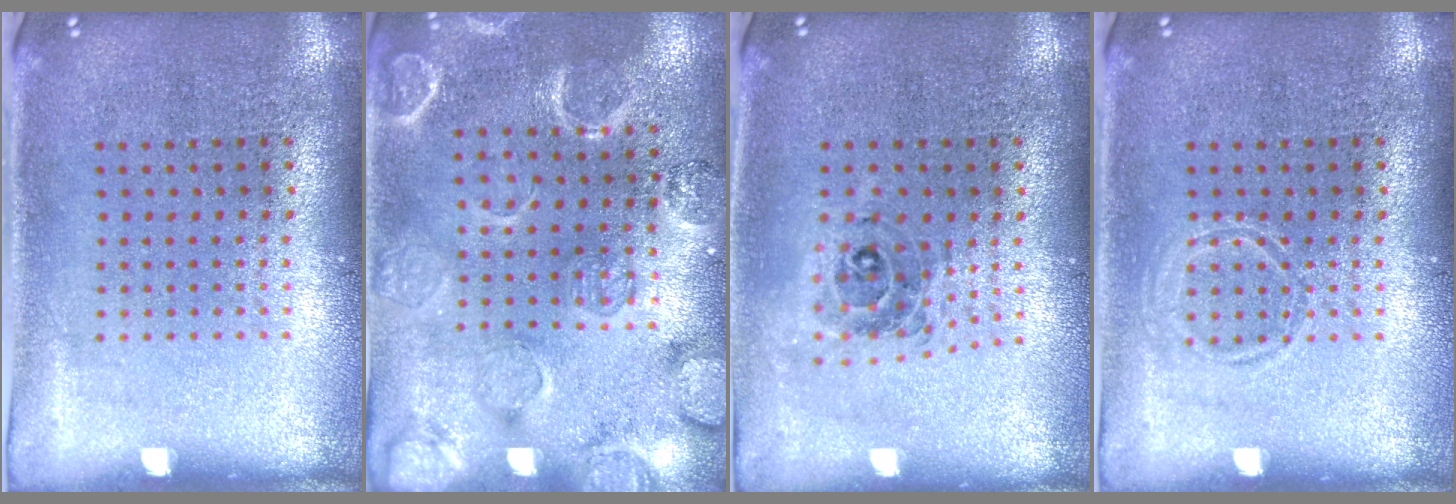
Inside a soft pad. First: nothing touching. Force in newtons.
{"total": 2.3, "press": 2.2, "slide": 0.6}
{"total": 0.7, "press": 0.7, "slide": 0.1}
{"total": 1.0, "press": 1.0, "slide": 0.1}